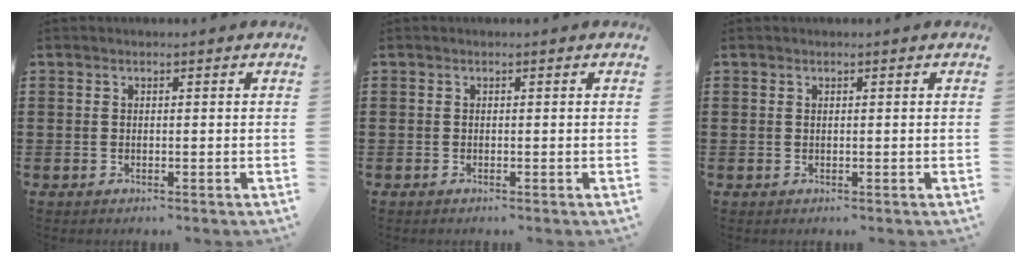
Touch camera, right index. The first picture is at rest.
{"total": 0.0}
{"total": 0.0}